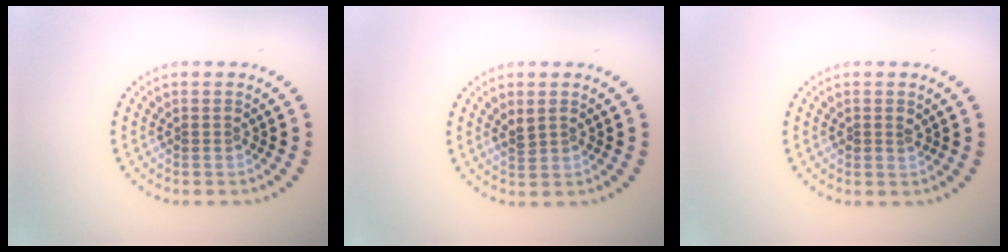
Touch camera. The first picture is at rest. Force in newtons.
{"total": 1.2, "press": 1.2, "slide": 0.3}
{"total": 0.8, "press": 0.8, "slide": 0.1}